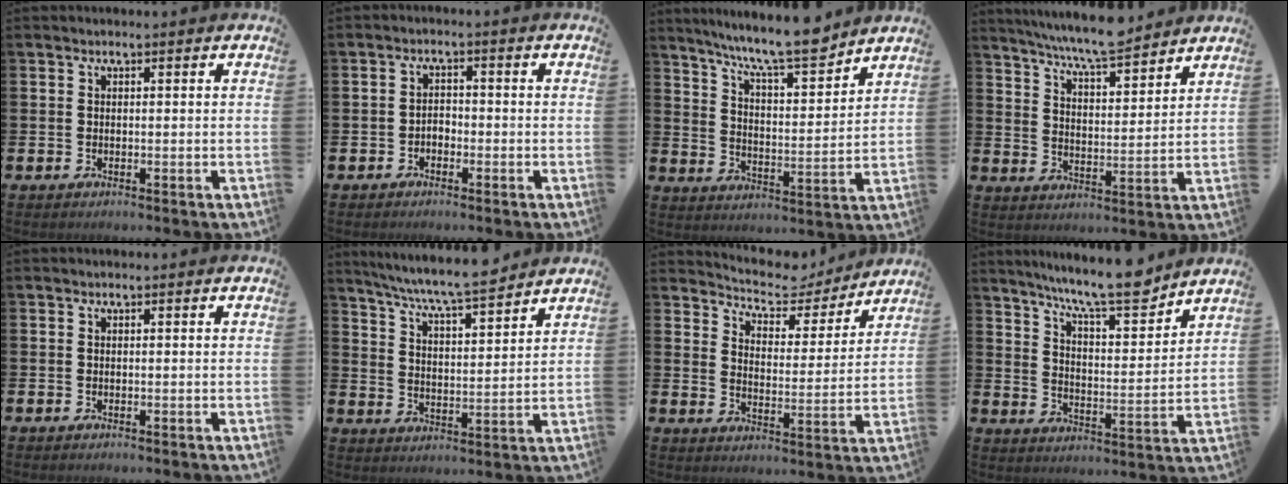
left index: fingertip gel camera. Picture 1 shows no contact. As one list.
[{"total": 1.6, "force": [-1.1, 1.0, 0.5], "torque": [-0.011, 0.004, -0.025]}, {"total": 10.2, "force": [9.3, 1.0, 4.3], "torque": [-0.099, -0.056, 0.160]}, {"total": 7.8, "force": [7.5, 0.2, 2.2], "torque": [-0.064, -0.044, 0.133]}, {"total": 0.0}, {"total": 7.6, "force": [7.2, 0.1, 2.3], "torque": [-0.074, -0.045, 0.128]}, {"total": 6.5, "force": [6.1, 2.0, 0.9], "torque": [-0.049, -0.045, 0.103]}, {"total": 11.0, "force": [9.8, 1.4, 4.9], "torque": [-0.103, -0.060, 0.169]}]